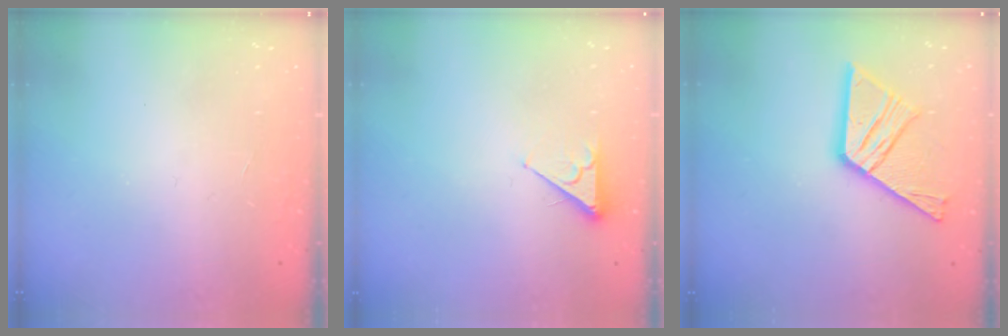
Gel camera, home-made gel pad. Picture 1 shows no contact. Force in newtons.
{"total": 3.5, "press": 3.5, "slide": 0.7}
{"total": 16.2, "press": 16.2, "slide": 1.5}